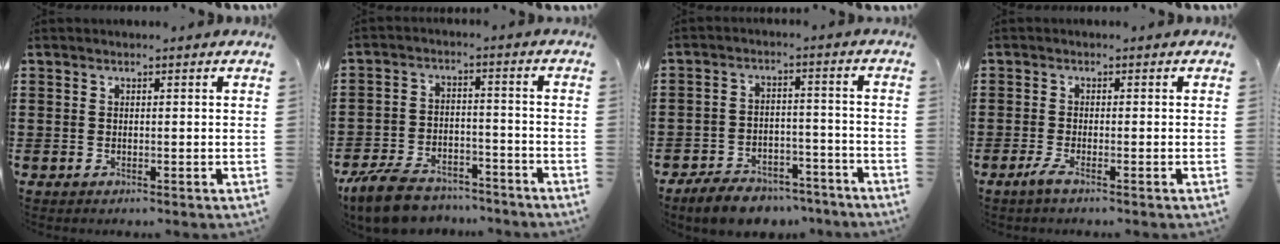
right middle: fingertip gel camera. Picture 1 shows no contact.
{"total": 7.7, "force": [-7.0, 2.2, 2.4], "torque": [-0.057, 0.015, -0.136]}
{"total": 6.5, "force": [-6.1, 1.7, 1.3], "torque": [-0.022, 0.018, -0.117]}
{"total": 1.7, "force": [-1.0, 0.2, 1.4], "torque": [-0.040, -0.010, -0.023]}